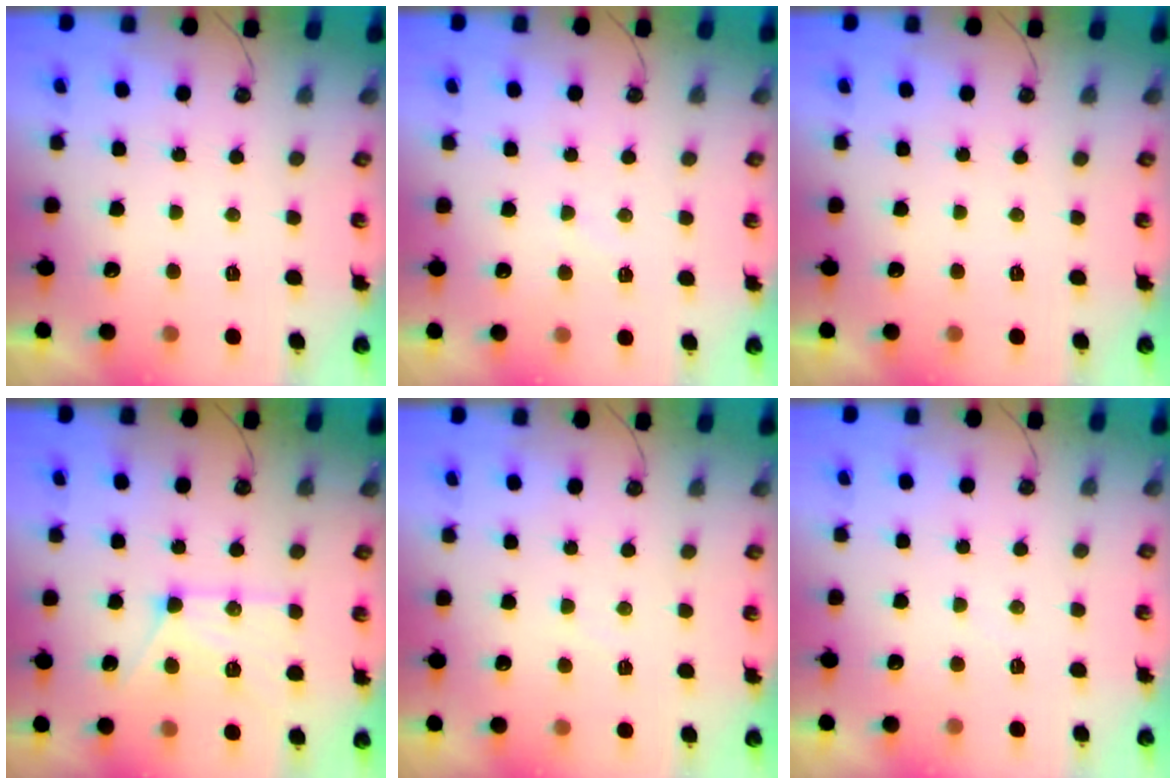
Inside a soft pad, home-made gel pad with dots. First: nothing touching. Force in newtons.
{"total": 4.8, "press": 4.8, "slide": 0.5}
{"total": 0.0}
{"total": 12.2, "press": 12.2, "slide": 0.4}
{"total": 2.0, "press": 2.0, "slide": 0.4}
{"total": 1.9, "press": 1.9, "slide": 0.3}